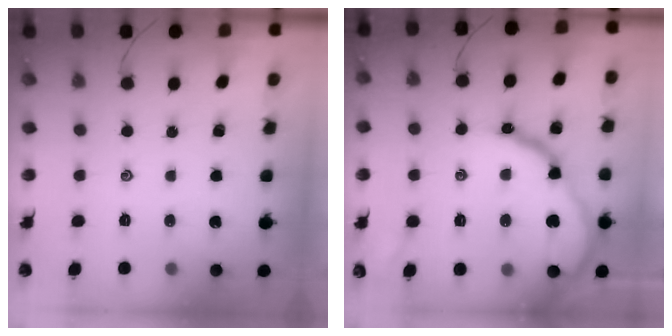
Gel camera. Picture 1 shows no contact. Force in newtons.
{"total": 16.8, "press": 16.8, "slide": 1.4}